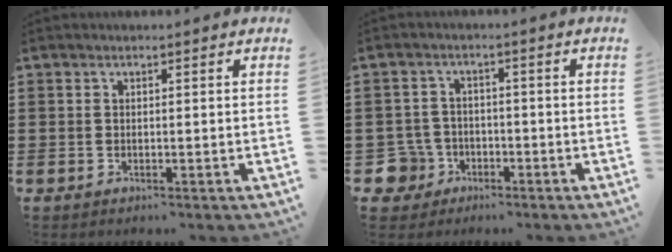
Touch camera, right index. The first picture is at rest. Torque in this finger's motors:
{"motor_torque": [0.09, 0.04, -0.01, -0.01]}